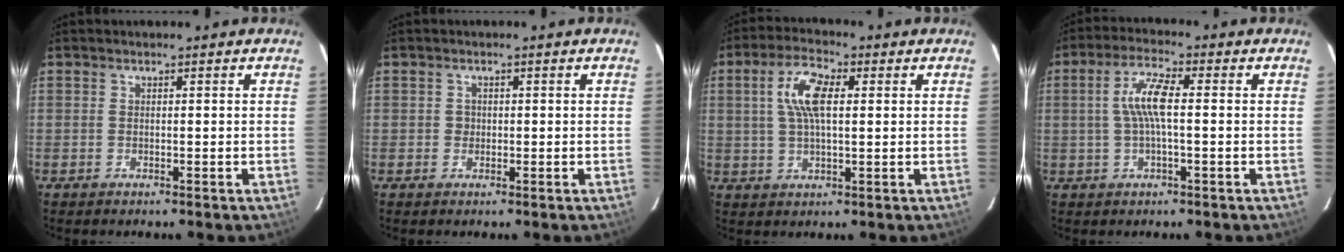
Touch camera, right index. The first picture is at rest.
{"total": 1.2, "force": [-0.3, 1.2, 0.1], "torque": [0.000, 0.002, -0.002]}
{"total": 8.0, "force": [1.8, 3.3, 7.1], "torque": [-0.137, 0.015, 0.035]}
{"total": 6.6, "force": [0.1, 1.3, 6.4], "torque": [-0.128, 0.009, 0.004]}